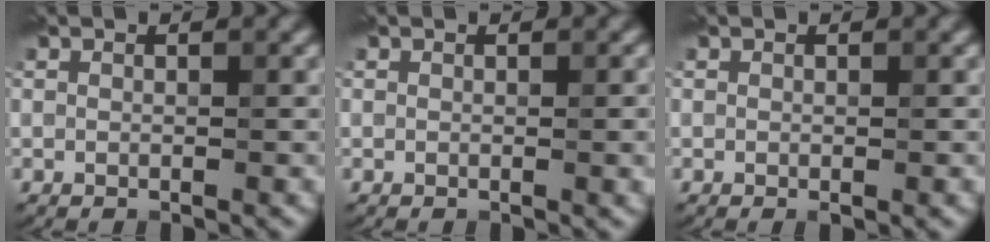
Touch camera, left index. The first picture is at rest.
{"total": 1.1, "force": [0.0, 0.3, 1.0], "torque": [-0.010, -0.001, -0.002]}
{"total": 0.6, "force": [-0.1, 0.1, 0.5], "torque": [-0.006, -0.003, -0.001]}